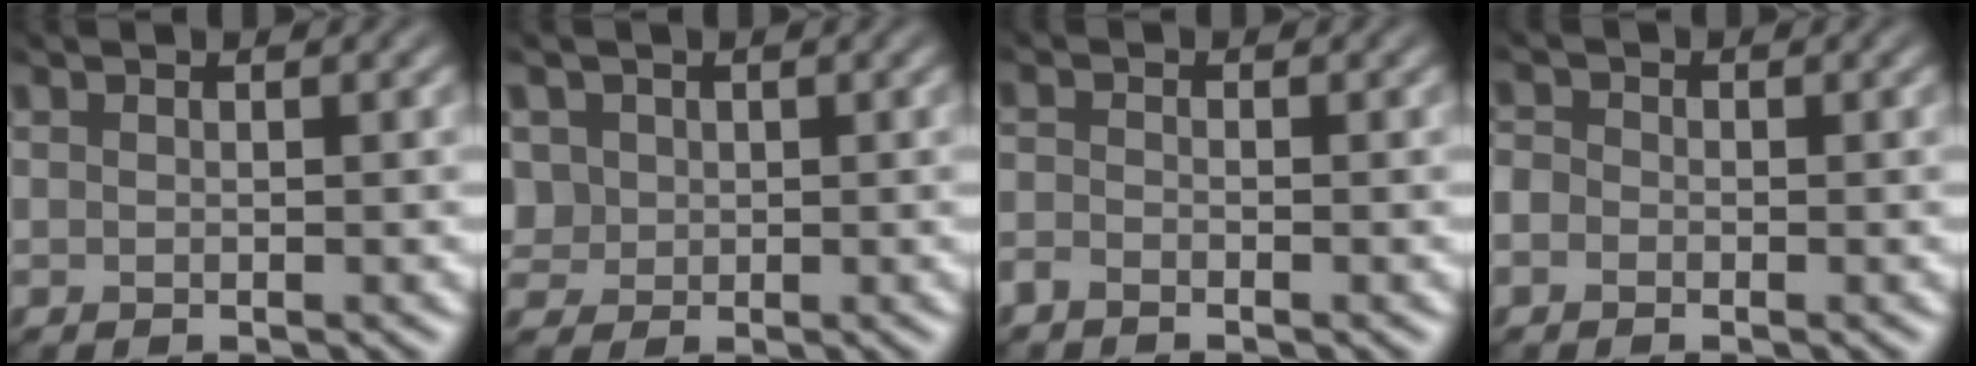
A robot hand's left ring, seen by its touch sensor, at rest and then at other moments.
{"total": 2.2, "force": [0.1, 2.0, 0.8], "torque": [-0.048, -0.004, 0.016]}
{"total": 1.7, "force": [-1.7, -0.3, 0.1], "torque": [-0.012, -0.002, -0.024]}
{"total": 1.6, "force": [-1.4, 0.8, -0.4], "torque": [-0.005, -0.004, -0.017]}